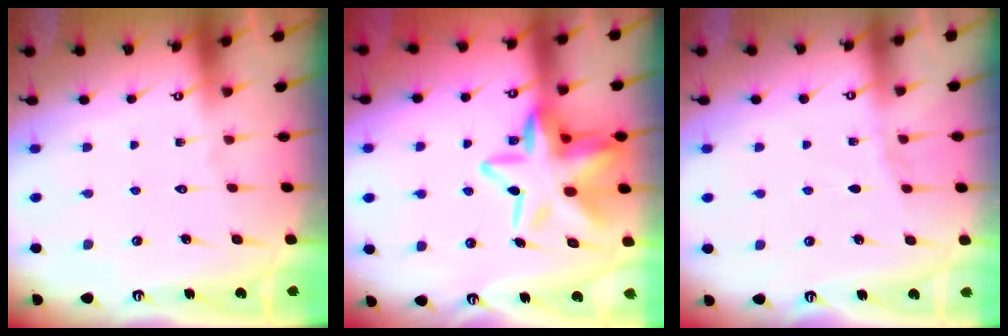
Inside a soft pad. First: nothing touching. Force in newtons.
{"total": 17.9, "press": 17.8, "slide": 2.1}
{"total": 3.7, "press": 3.7, "slide": 0.4}